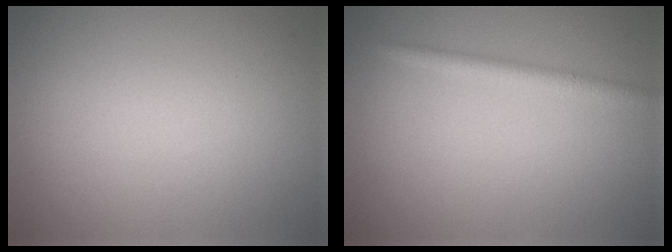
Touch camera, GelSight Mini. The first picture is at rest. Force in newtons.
{"total": 1.9, "press": 1.8, "slide": 0.2}